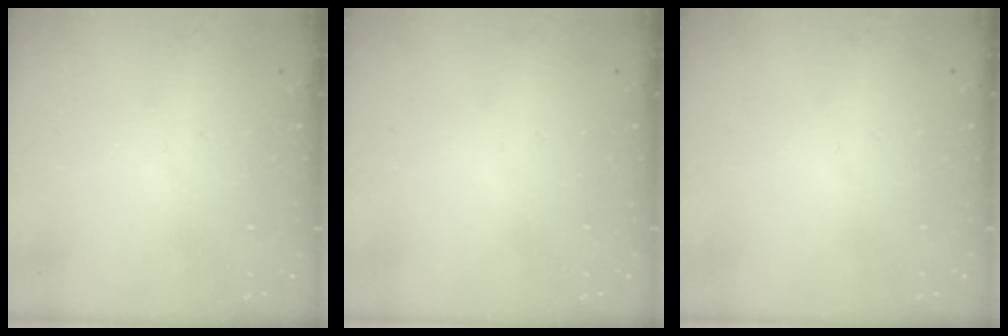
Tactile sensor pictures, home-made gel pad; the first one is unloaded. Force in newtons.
{"total": 0.0}
{"total": 0.0}